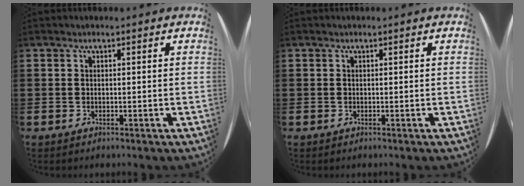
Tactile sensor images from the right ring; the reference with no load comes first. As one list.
[{"total": 0.0}]